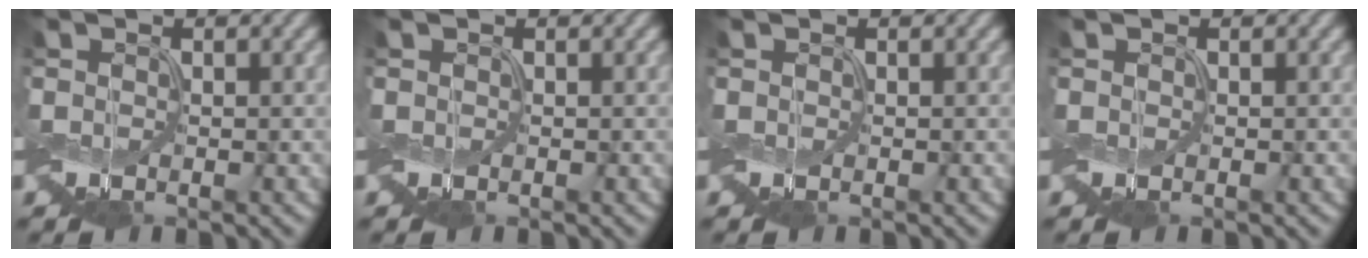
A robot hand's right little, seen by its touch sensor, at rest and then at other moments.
{"total": 0.0}
{"total": 0.0}
{"total": 0.0}